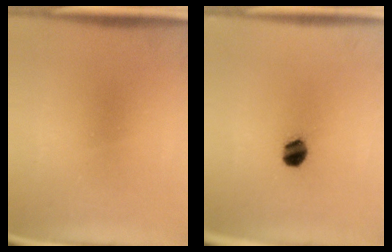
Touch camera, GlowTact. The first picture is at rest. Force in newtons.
{"total": 4.8}